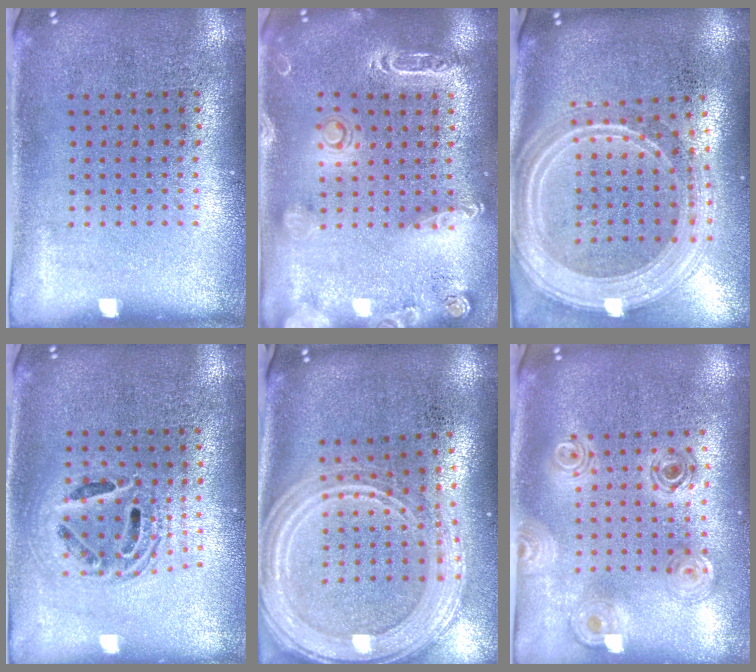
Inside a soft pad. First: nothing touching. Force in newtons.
{"total": 2.1, "press": 2.0, "slide": 0.6}
{"total": 2.9, "press": 2.3, "slide": 1.7}
{"total": 1.6, "press": 1.4, "slide": 0.9}
{"total": 3.1, "press": 2.5, "slide": 1.9}
{"total": 1.1, "press": 1.1, "slide": 0.3}